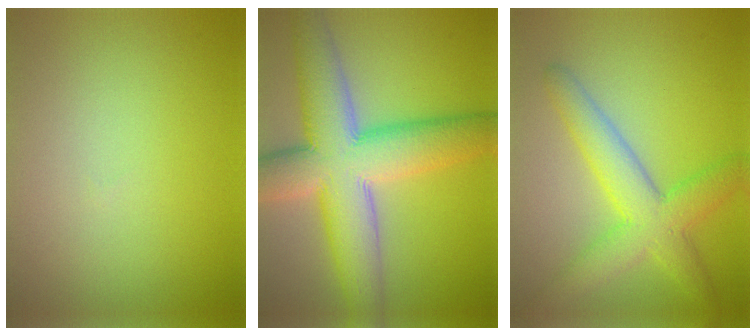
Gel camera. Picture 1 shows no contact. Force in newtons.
{"total": 11.6, "press": 11.6, "slide": 0.7}
{"total": 5.8, "press": 5.8, "slide": 0.2}